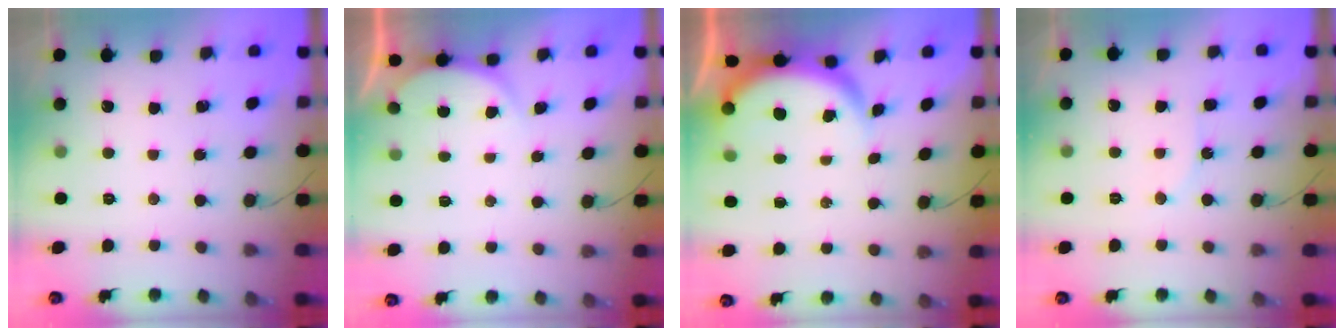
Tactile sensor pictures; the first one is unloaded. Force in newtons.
{"total": 2.3, "press": 2.2, "slide": 0.6}
{"total": 5.6, "press": 5.5, "slide": 1.3}
{"total": 5.4, "press": 5.4, "slide": 0.7}